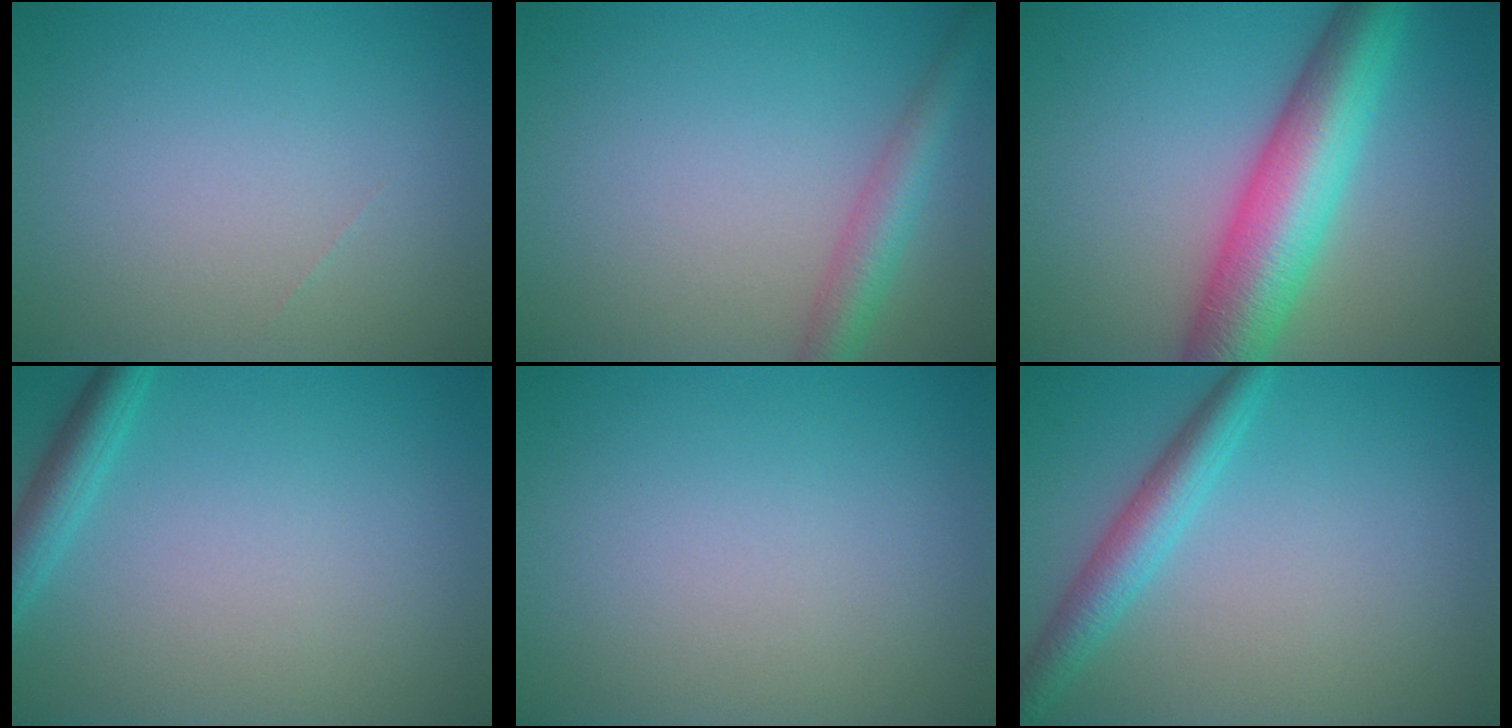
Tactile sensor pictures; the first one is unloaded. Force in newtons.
{"total": 3.4, "press": 3.4, "slide": 0.2}
{"total": 9.1, "press": 9.0, "slide": 0.4}
{"total": 2.5, "press": 2.5, "slide": 0.1}
{"total": 0.0}
{"total": 3.4, "press": 3.4, "slide": 0.1}